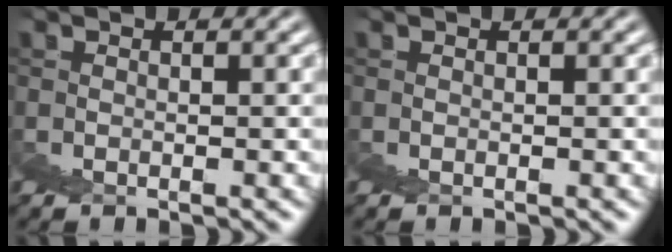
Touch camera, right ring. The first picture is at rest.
{"total": 0.0}